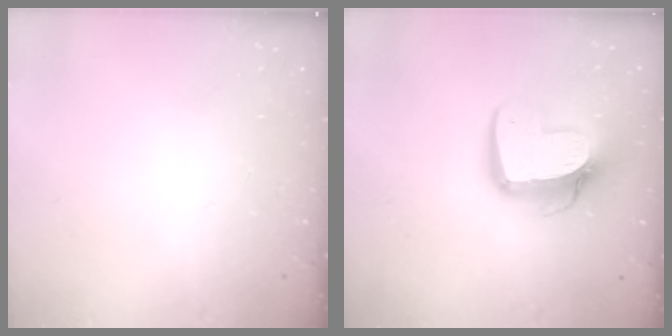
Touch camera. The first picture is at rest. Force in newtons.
{"total": 14.6, "press": 14.6, "slide": 1.4}